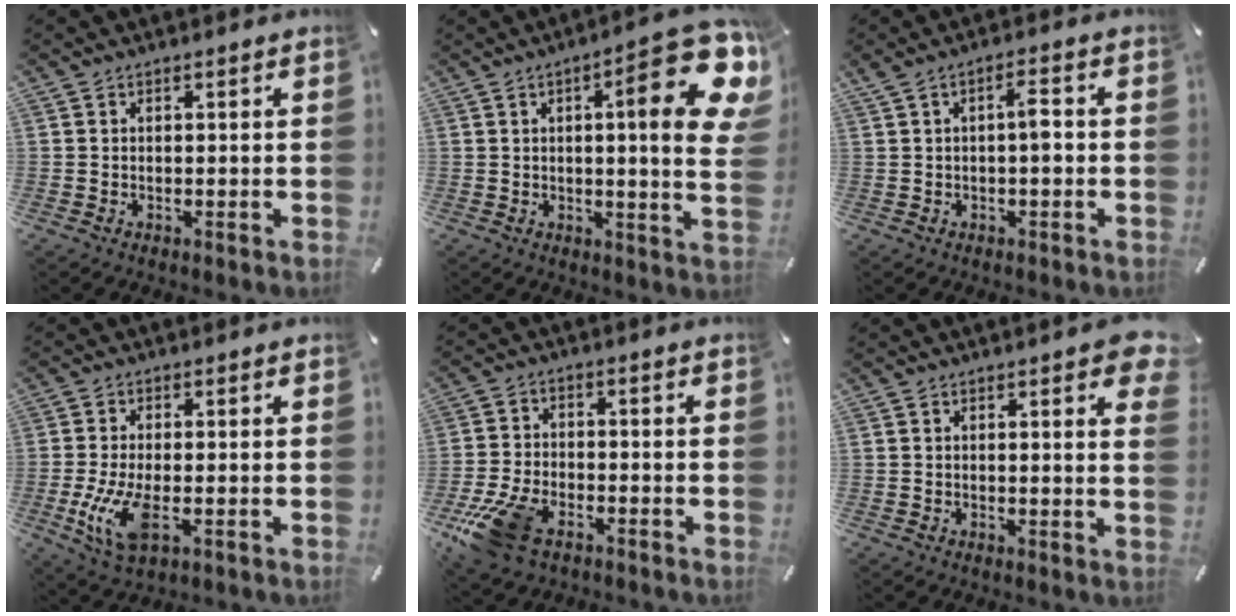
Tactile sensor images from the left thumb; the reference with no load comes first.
{"total": 21.0, "force": [7.3, 4.9, 19.0], "torque": [-0.252, -0.050, 0.100]}
{"total": 4.3, "force": [-0.2, 1.5, 4.1], "torque": [-0.076, 0.012, -0.006]}
{"total": 9.0, "force": [-1.8, 3.8, 8.0], "torque": [-0.180, -0.017, -0.030]}
{"total": 11.8, "force": [-6.7, 6.7, 7.1], "torque": [-0.151, 0.023, -0.122]}
{"total": 4.4, "force": [2.5, 1.1, 3.5], "torque": [-0.050, -0.013, 0.039]}